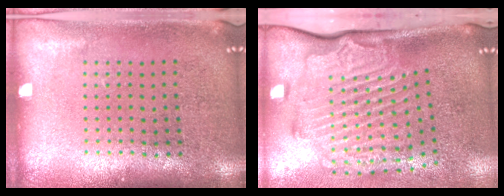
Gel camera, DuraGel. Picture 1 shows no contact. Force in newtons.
{"total": 3.5, "press": 2.4, "slide": 2.5}